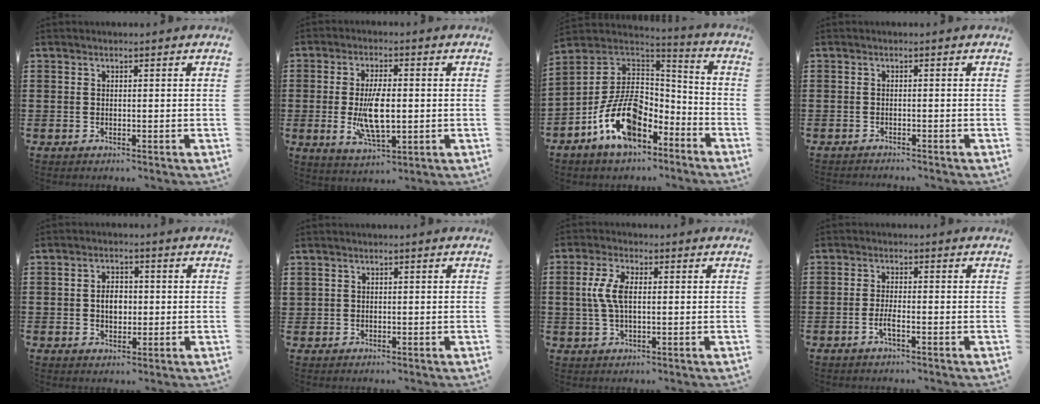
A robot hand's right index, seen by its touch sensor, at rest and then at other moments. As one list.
[{"total": 8.5, "force": [-0.7, 3.3, 7.8], "torque": [-0.164, -0.008, -0.015]}, {"total": 13.4, "force": [-6.3, 7.6, 9.0], "torque": [-0.183, 0.021, -0.120]}, {"total": 0.8, "force": [-0.8, -0.2, 0.0], "torque": [-0.002, -0.001, -0.017]}, {"total": 2.2, "force": [0.2, 1.4, 1.7], "torque": [-0.027, 0.003, -0.001]}, {"total": 0.7, "force": [0.3, 0.7, 0.1], "torque": [-0.004, 0.001, 0.008]}, {"total": 5.6, "force": [0.5, 2.4, 5.0], "torque": [-0.123, 0.001, 0.000]}, {"total": 2.2, "force": [-1.1, 0.2, 2.0], "torque": [-0.042, -0.005, -0.021]}]